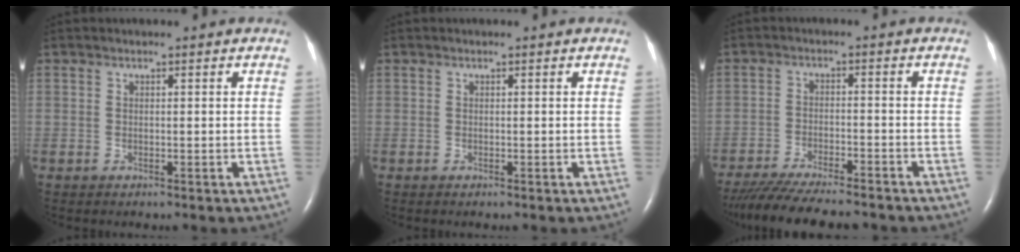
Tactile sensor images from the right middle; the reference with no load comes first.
{"total": 0.0}
{"total": 14.6, "force": [-12.9, 1.8, 6.7], "torque": [-0.117, -0.027, -0.193]}